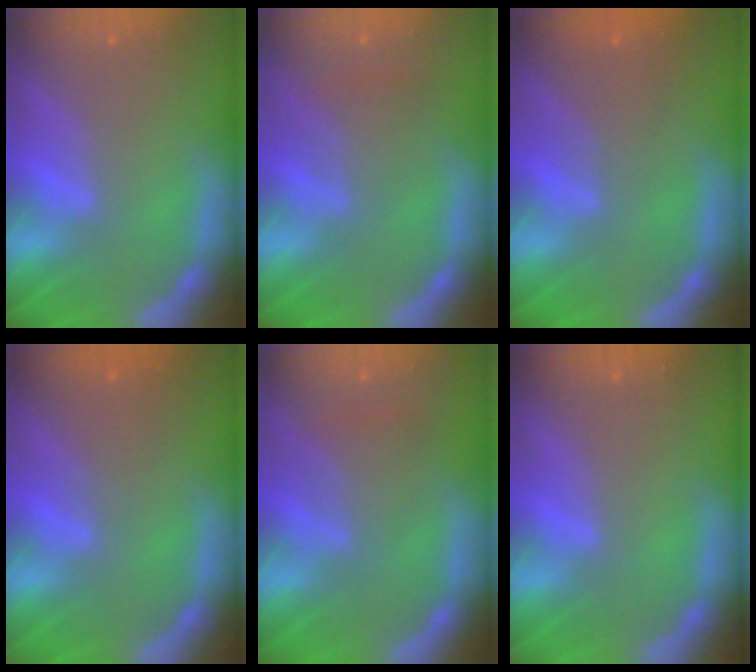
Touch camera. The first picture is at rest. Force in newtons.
{"total": 2.5}
{"total": 2.5}
{"total": 1.9}
{"total": 3.0}
{"total": 0.0}